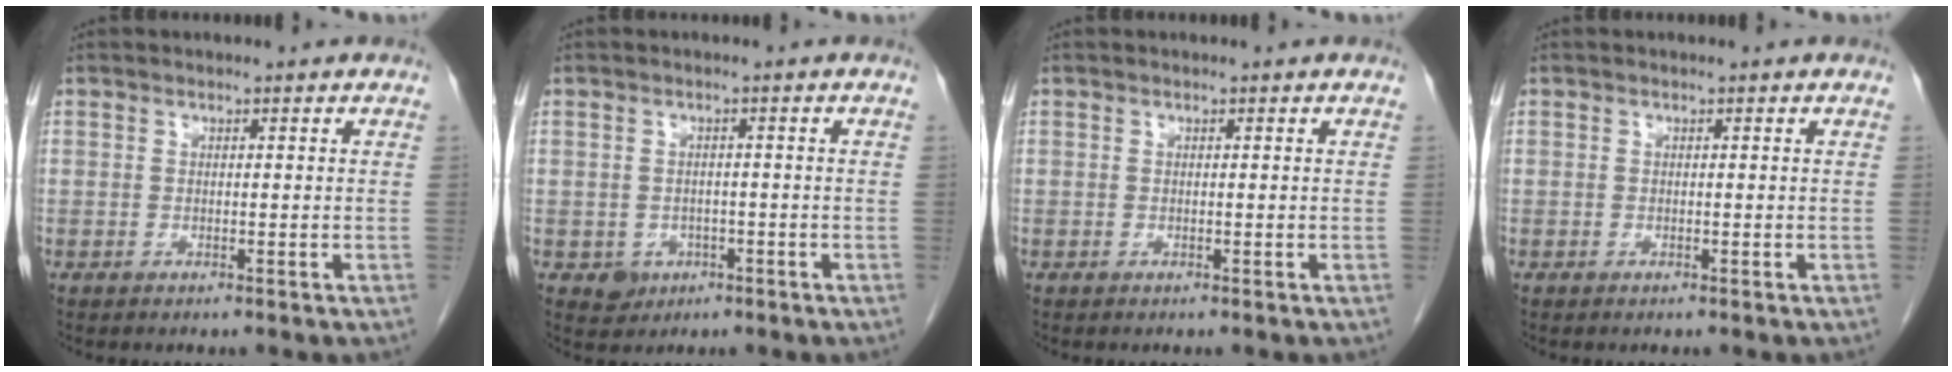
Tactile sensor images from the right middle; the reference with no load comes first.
{"total": 3.1, "force": [-1.3, 2.7, 0.9], "torque": [-0.008, 0.006, -0.011]}
{"total": 0.0}
{"total": 0.0}